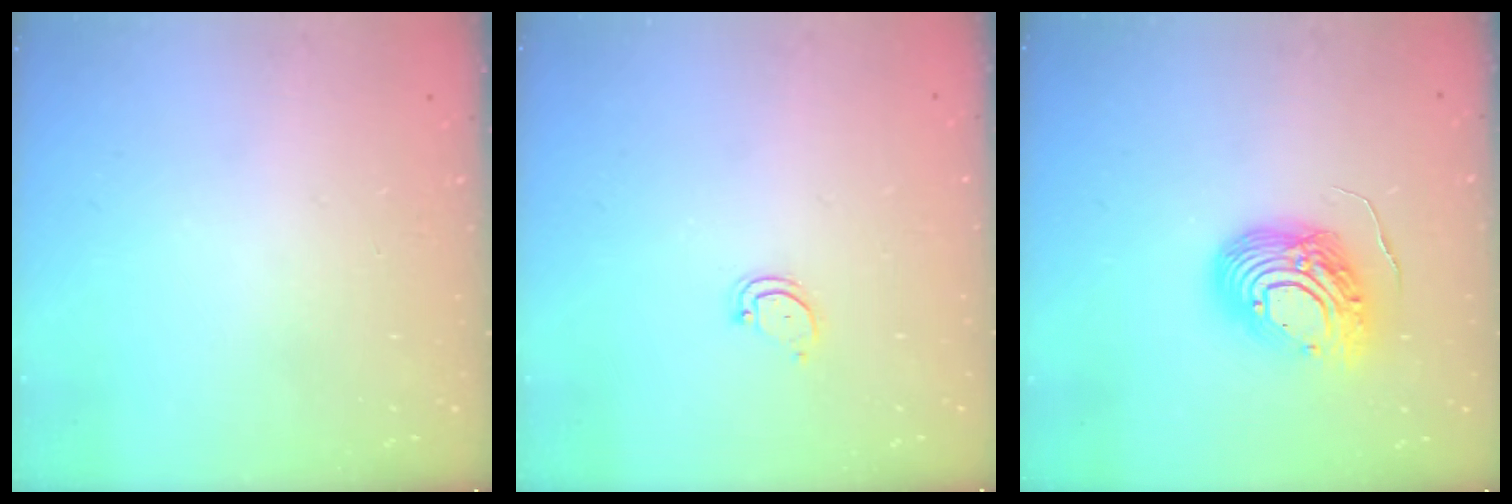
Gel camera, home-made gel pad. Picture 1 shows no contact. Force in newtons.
{"total": 2.8, "press": 2.8, "slide": 0.2}
{"total": 15.0, "press": 14.9, "slide": 1.9}